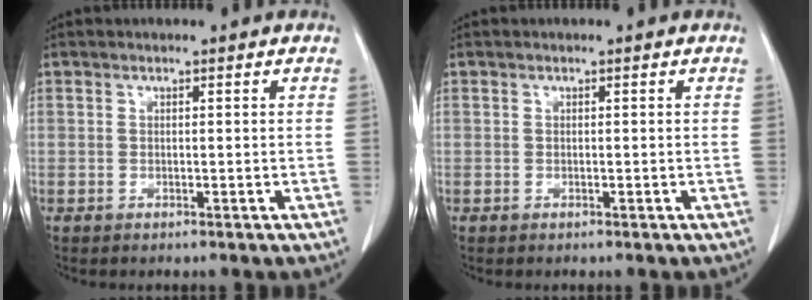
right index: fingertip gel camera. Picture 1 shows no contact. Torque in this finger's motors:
{"motor_torque": [0.01, 0.00, 0.02, 0.00]}